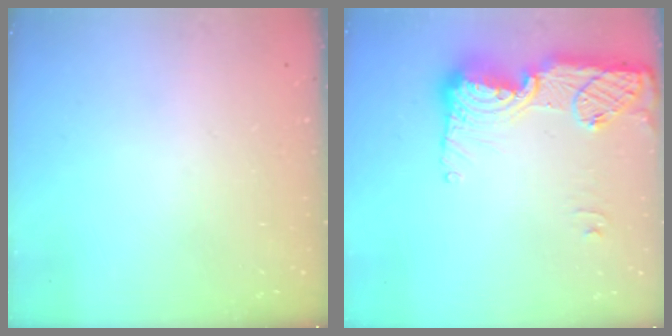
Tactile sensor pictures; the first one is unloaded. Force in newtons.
{"total": 16.5, "press": 16.5, "slide": 1.1}